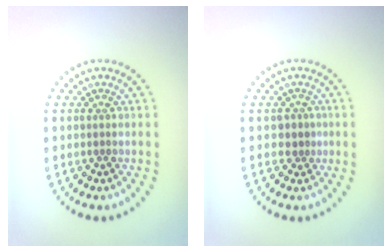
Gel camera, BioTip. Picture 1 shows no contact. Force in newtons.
{"total": 1.0, "press": 0.8, "slide": 0.7}